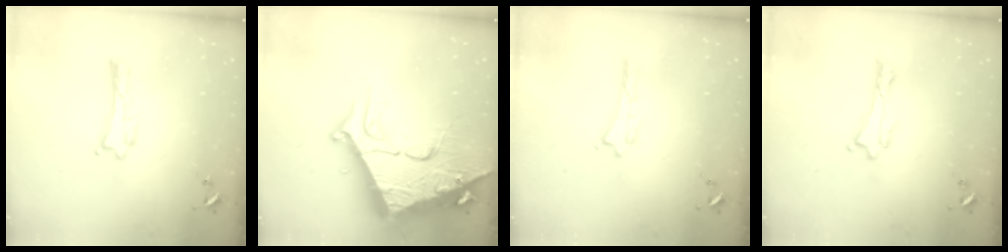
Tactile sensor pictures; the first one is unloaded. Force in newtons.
{"total": 15.8, "press": 15.7, "slide": 1.8}
{"total": 0.0}
{"total": 0.0}